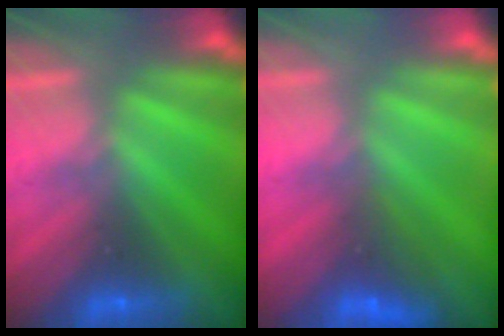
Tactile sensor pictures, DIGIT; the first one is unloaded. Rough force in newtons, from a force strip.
{"total": 3.8}